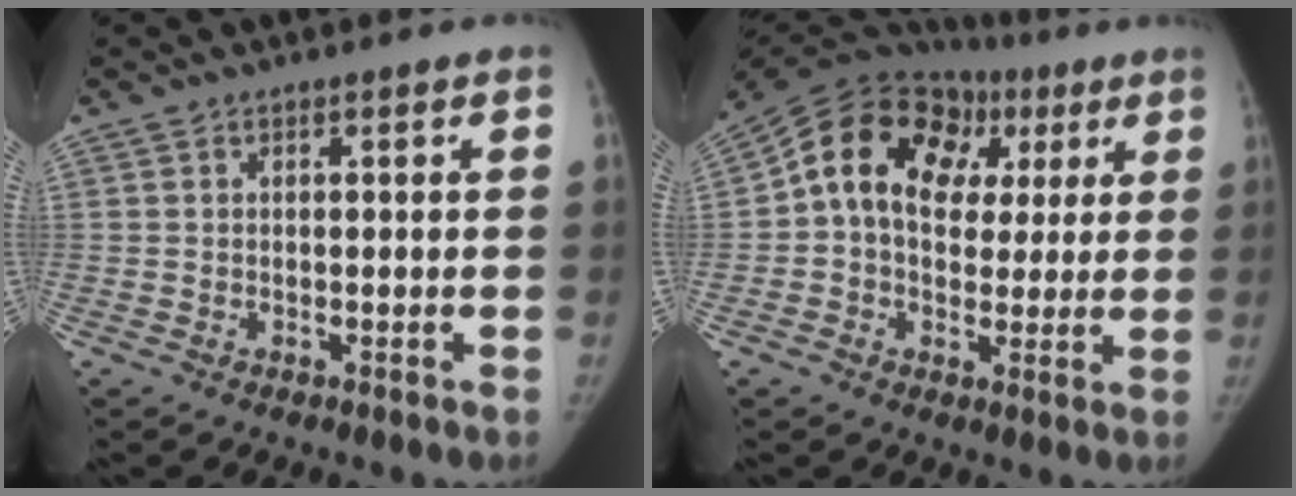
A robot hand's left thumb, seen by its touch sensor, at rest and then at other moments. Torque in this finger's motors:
{"motor_torque": [-0.26, 1.43, 0.81, 0.83, 0.15]}